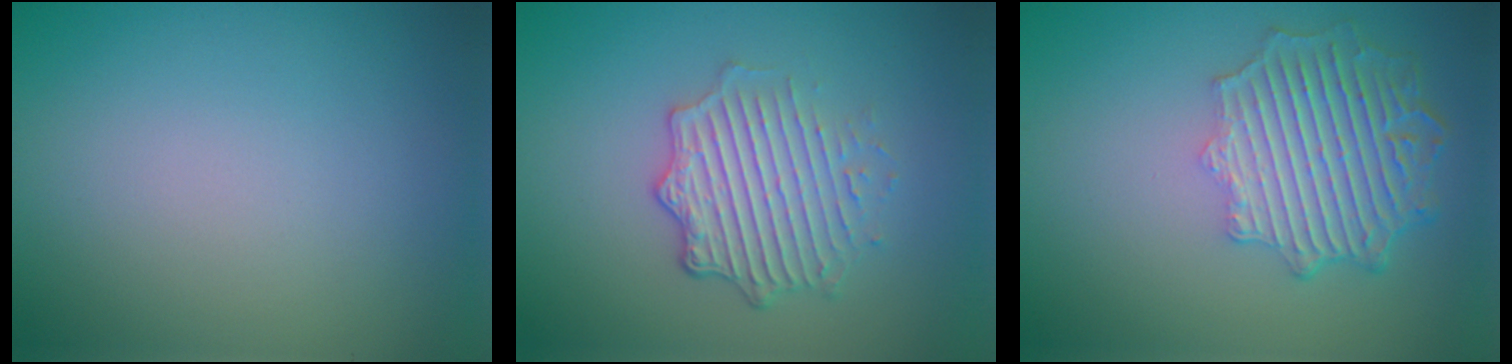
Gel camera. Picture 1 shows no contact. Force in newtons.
{"total": 4.9, "press": 3.5, "slide": 3.3}
{"total": 6.4, "press": 5.0, "slide": 4.0}